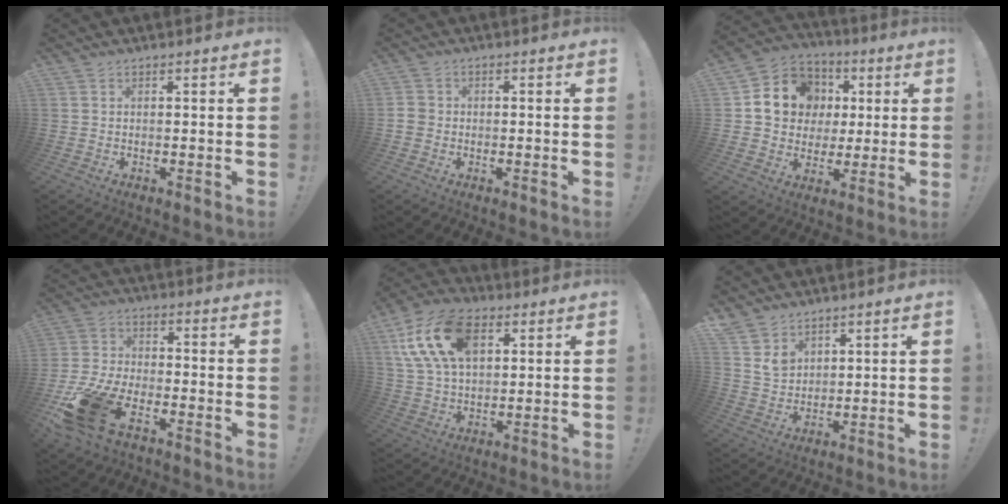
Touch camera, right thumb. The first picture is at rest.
{"total": 2.7, "force": [-1.1, 2.2, 1.1], "torque": [-0.016, 0.009, -0.019]}
{"total": 14.7, "force": [3.4, 13.0, 5.8], "torque": [-0.070, -0.003, 0.080]}
{"total": 16.9, "force": [-9.1, 8.8, 11.2], "torque": [-0.229, 0.048, -0.156]}
{"total": 18.8, "force": [6.9, 11.7, 12.9], "torque": [-0.235, -0.010, 0.126]}
{"total": 7.3, "force": [5.0, 5.1, 1.4], "torque": [-0.021, -0.038, 0.100]}